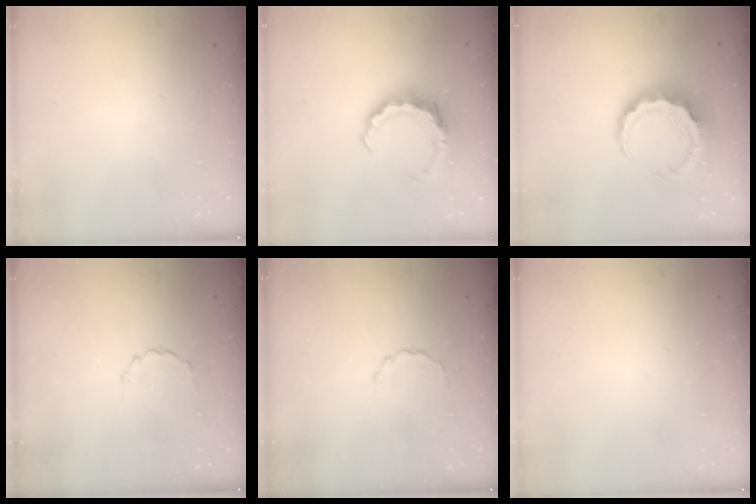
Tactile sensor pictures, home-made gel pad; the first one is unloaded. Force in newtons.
{"total": 8.2, "press": 8.1, "slide": 1.5}
{"total": 9.3, "press": 9.2, "slide": 1.6}
{"total": 2.1, "press": 1.9, "slide": 0.9}
{"total": 2.1, "press": 1.9, "slide": 0.9}
{"total": 0.0}